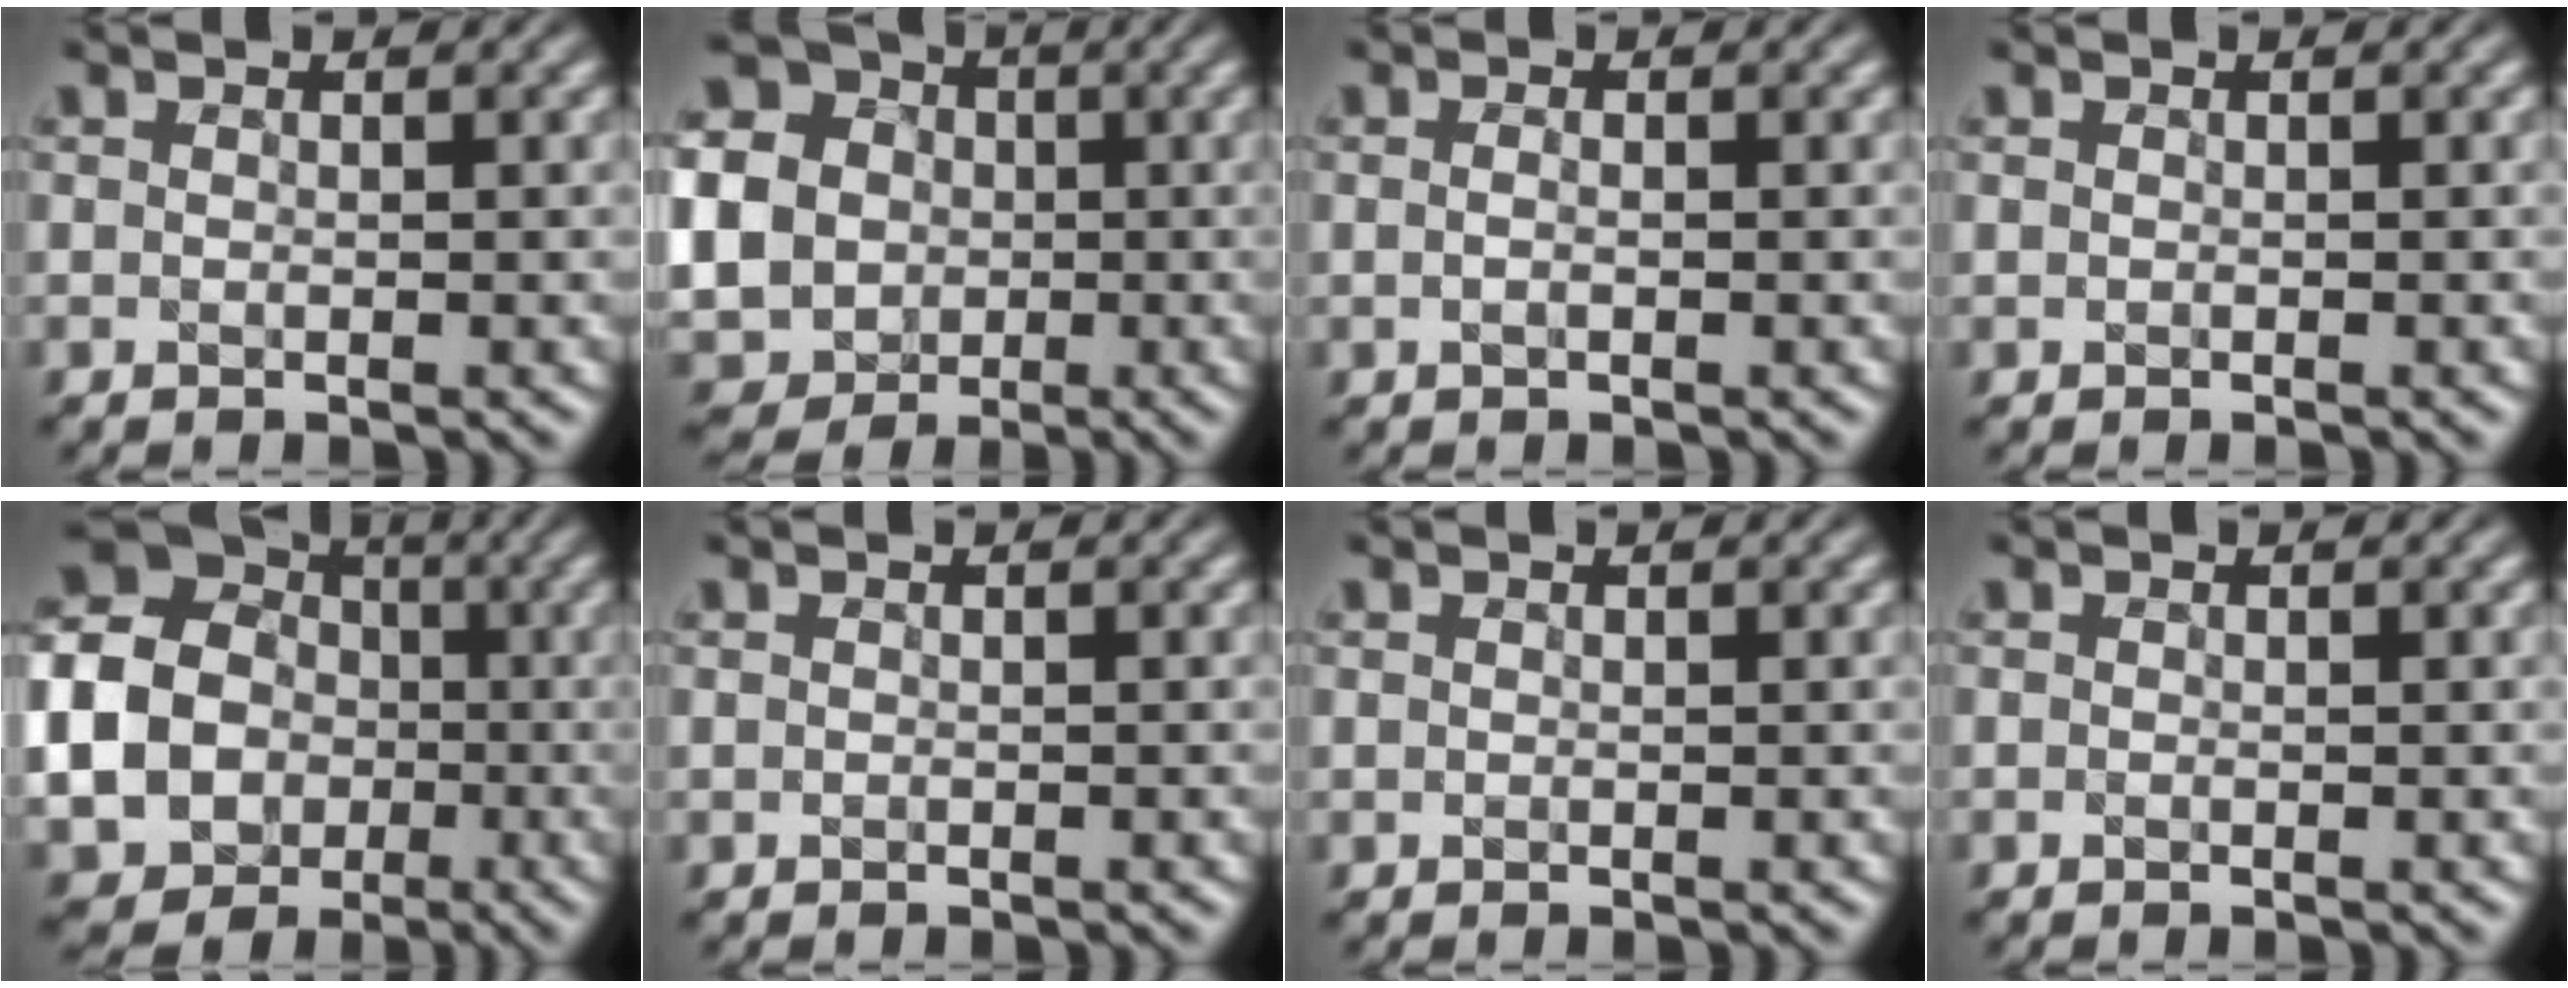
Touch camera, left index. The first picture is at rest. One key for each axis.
{"total": 12.6, "fx": -1.1, "fy": 11.6, "fz": 5.0, "tx": -0.152, "ty": -0.010, "tz": -0.044}
{"total": 0.5, "fx": 0.2, "fy": 0.1, "fz": 0.5, "tx": -0.007, "ty": 0.000, "tz": 0.001}
{"total": 0.0}
{"total": 16.7, "fx": -1.9, "fy": 15.2, "fz": 6.7, "tx": -0.179, "ty": -0.012, "tz": -0.062}
{"total": 0.0}
{"total": 0.0}
{"total": 0.0}